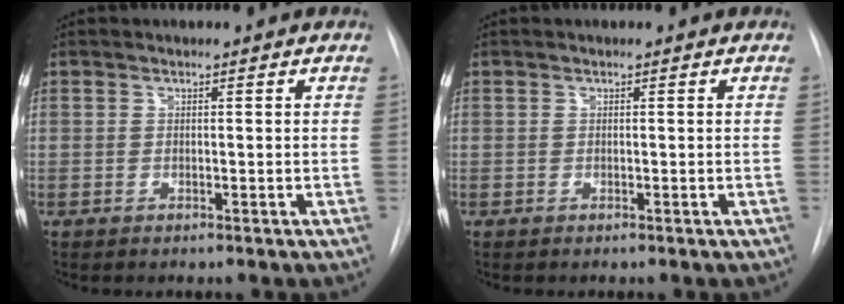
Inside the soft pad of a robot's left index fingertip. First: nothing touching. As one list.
[{"total": 0.0}]